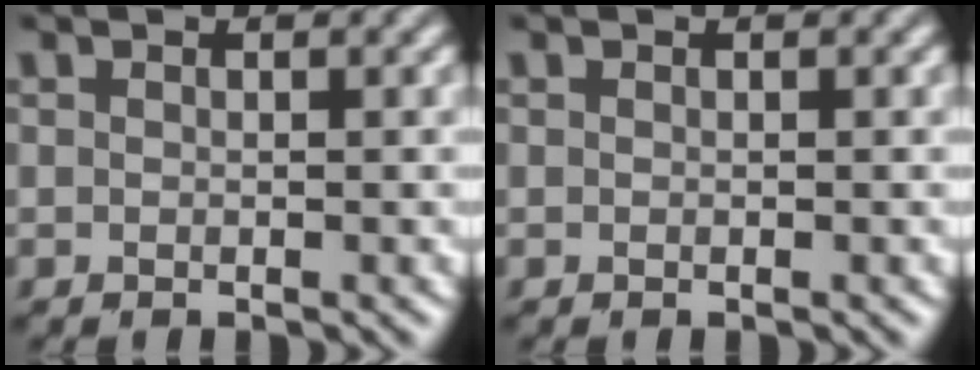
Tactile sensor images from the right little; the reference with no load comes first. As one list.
[{"total": 0.0}]